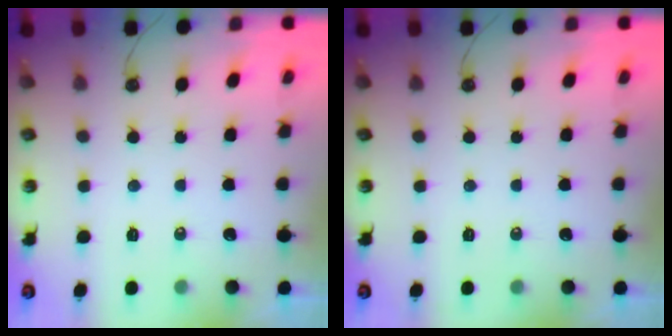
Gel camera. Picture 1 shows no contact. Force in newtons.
{"total": 0.0}